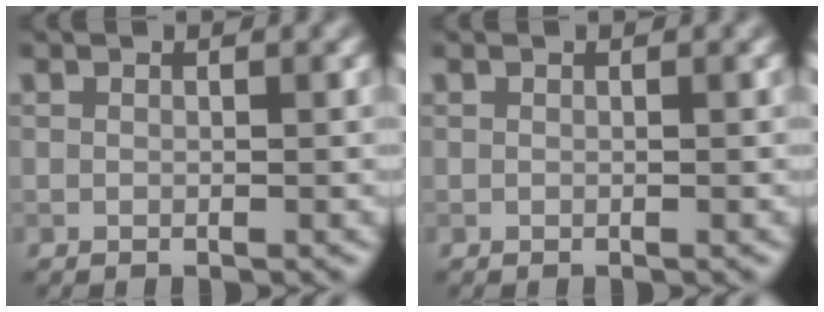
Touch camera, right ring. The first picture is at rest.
{"total": 0.0}